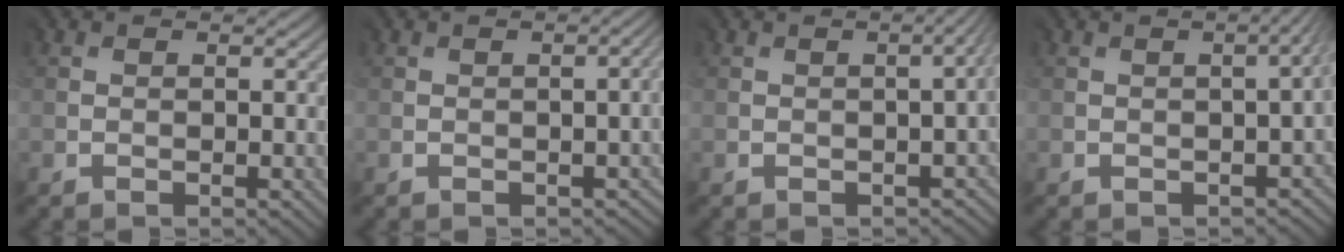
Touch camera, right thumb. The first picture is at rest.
{"total": 1.7, "force": [-0.4, 0.5, 1.6], "torque": [-0.012, 0.001, -0.003]}
{"total": 3.1, "force": [-0.4, 1.3, 2.8], "torque": [-0.014, -0.001, 0.000]}
{"total": 3.6, "force": [-0.6, 1.5, 3.2], "torque": [-0.017, -0.001, -0.001]}